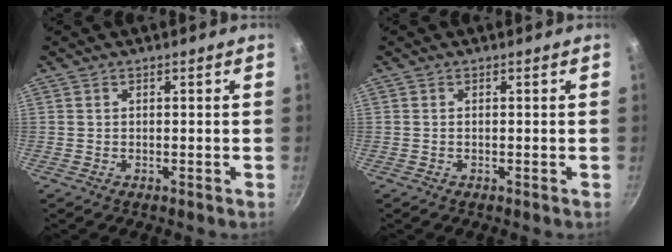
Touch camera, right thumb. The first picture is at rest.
{"total": 0.0}